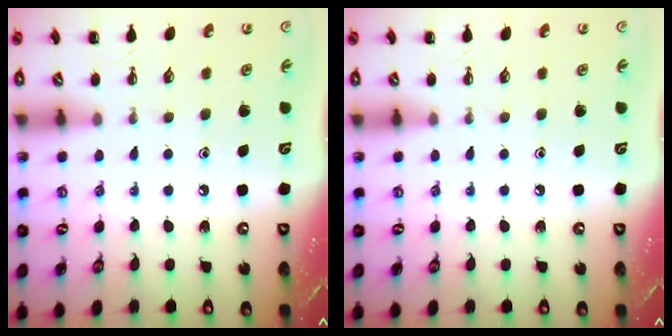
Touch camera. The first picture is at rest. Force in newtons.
{"total": 0.0}